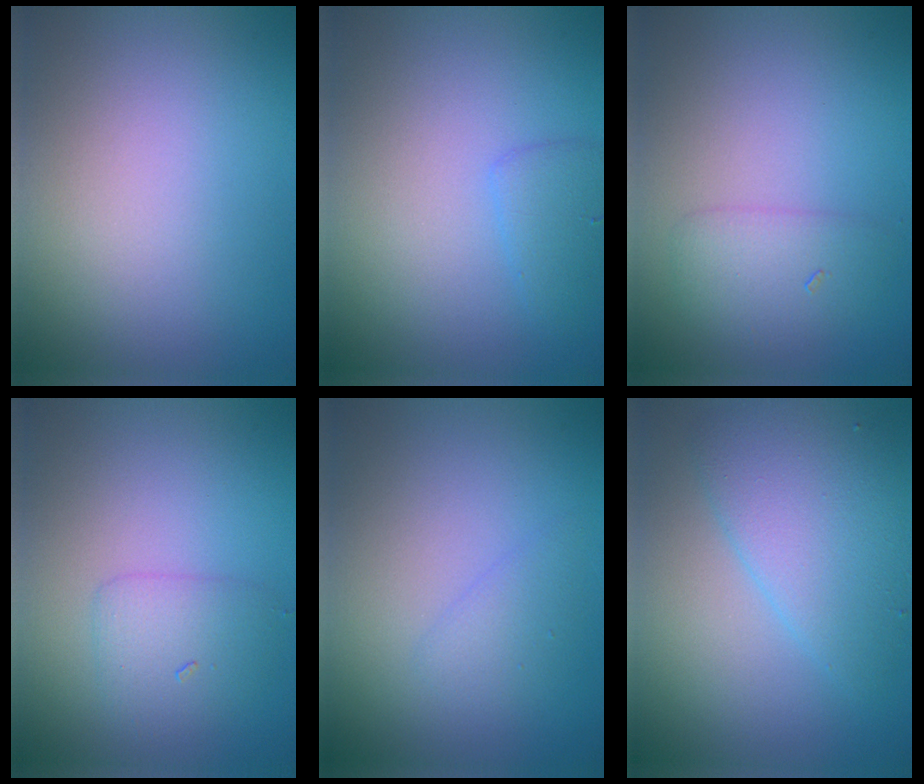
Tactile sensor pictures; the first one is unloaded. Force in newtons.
{"total": 1.9, "press": 1.9, "slide": 0.1}
{"total": 2.1, "press": 2.1, "slide": 0.1}
{"total": 2.3, "press": 2.3, "slide": 0.1}
{"total": 1.4, "press": 1.4, "slide": 0.1}
{"total": 5.2, "press": 5.2, "slide": 0.2}